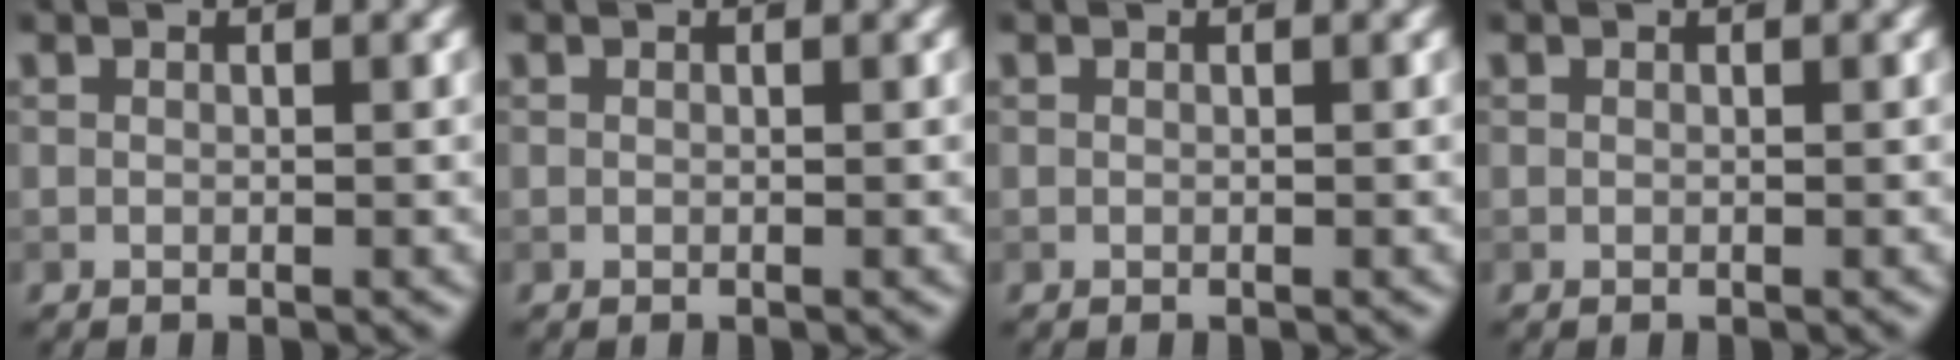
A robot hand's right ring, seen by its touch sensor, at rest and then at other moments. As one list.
[{"total": 0.0}, {"total": 0.0}, {"total": 0.0}]